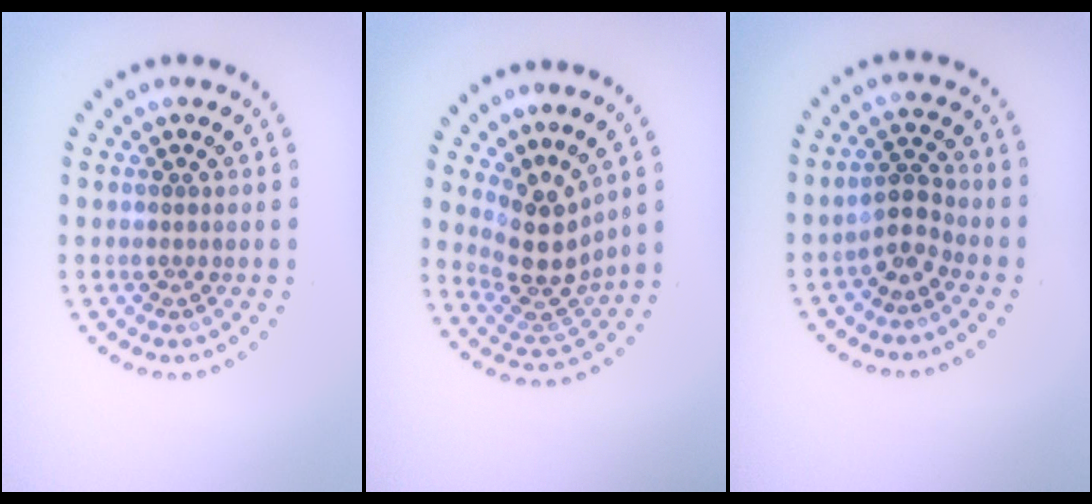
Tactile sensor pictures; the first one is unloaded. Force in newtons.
{"total": 4.1, "press": 2.9, "slide": 2.9}
{"total": 2.4, "press": 1.8, "slide": 1.6}